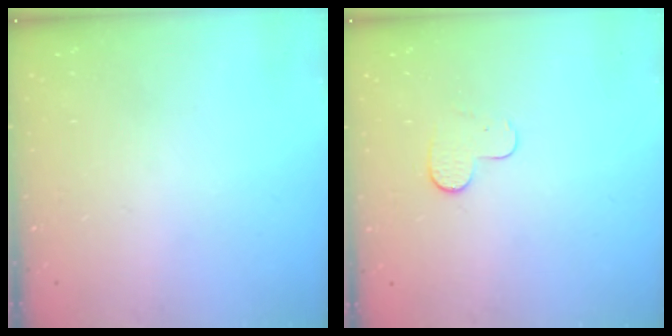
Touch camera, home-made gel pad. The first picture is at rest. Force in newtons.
{"total": 4.6, "press": 4.6, "slide": 0.4}